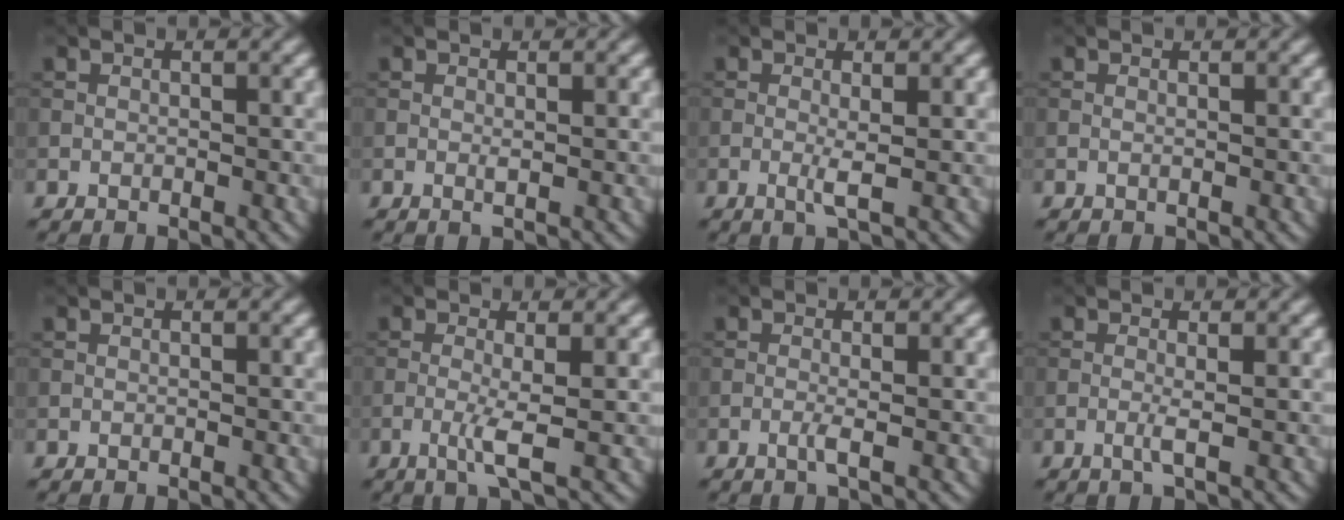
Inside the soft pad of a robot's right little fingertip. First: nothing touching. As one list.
[{"total": 0.7, "force": [0.2, 0.0, 0.6], "torque": [-0.009, 0.001, 0.002]}, {"total": 1.5, "force": [0.1, 0.0, 1.5], "torque": [-0.027, 0.001, -0.004]}, {"total": 0.0}, {"total": 0.0}, {"total": 2.2, "force": [-0.3, 0.0, 2.1], "torque": [-0.039, 0.003, -0.015]}, {"total": 1.1, "force": [-0.1, 0.0, 1.1], "torque": [-0.015, 0.007, -0.008]}, {"total": 1.2, "force": [0.0, -0.1, 1.1], "torque": [-0.018, 0.007, -0.006]}]